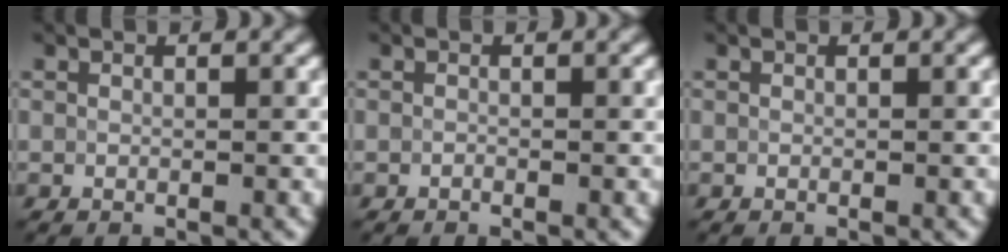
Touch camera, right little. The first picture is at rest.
{"total": 0.0}
{"total": 0.0}